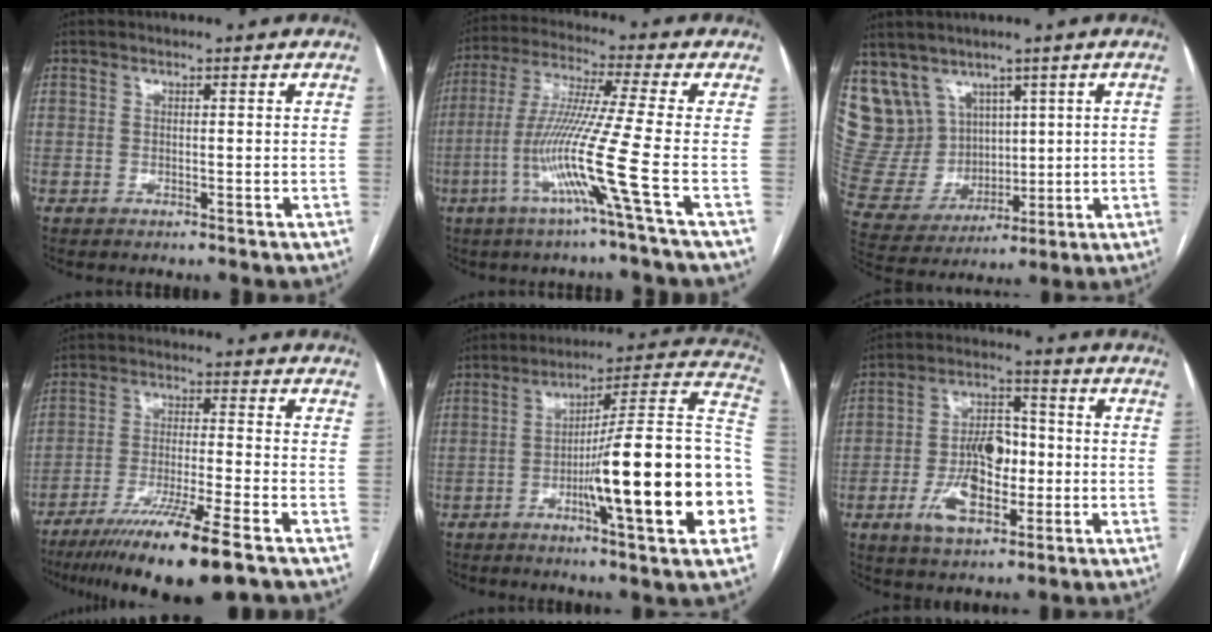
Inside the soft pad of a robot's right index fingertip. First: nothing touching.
{"total": 12.5, "force": [-4.5, -2.7, 11.3], "torque": [-0.228, -0.020, -0.095]}
{"total": 12.5, "force": [7.4, 9.8, 2.3], "torque": [-0.068, 0.054, 0.179]}
{"total": 13.7, "force": [-9.2, -0.4, 10.1], "torque": [-0.181, -0.040, -0.156]}
{"total": 24.0, "force": [-5.4, 1.4, 23.3], "torque": [-0.251, 0.016, -0.080]}
{"total": 10.6, "force": [-2.7, 5.5, 8.7], "torque": [-0.170, 0.017, -0.042]}